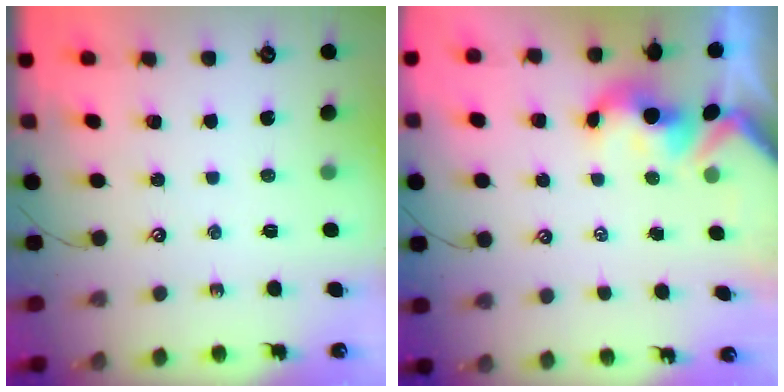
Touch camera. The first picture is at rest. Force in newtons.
{"total": 2.1, "press": 1.9, "slide": 0.7}